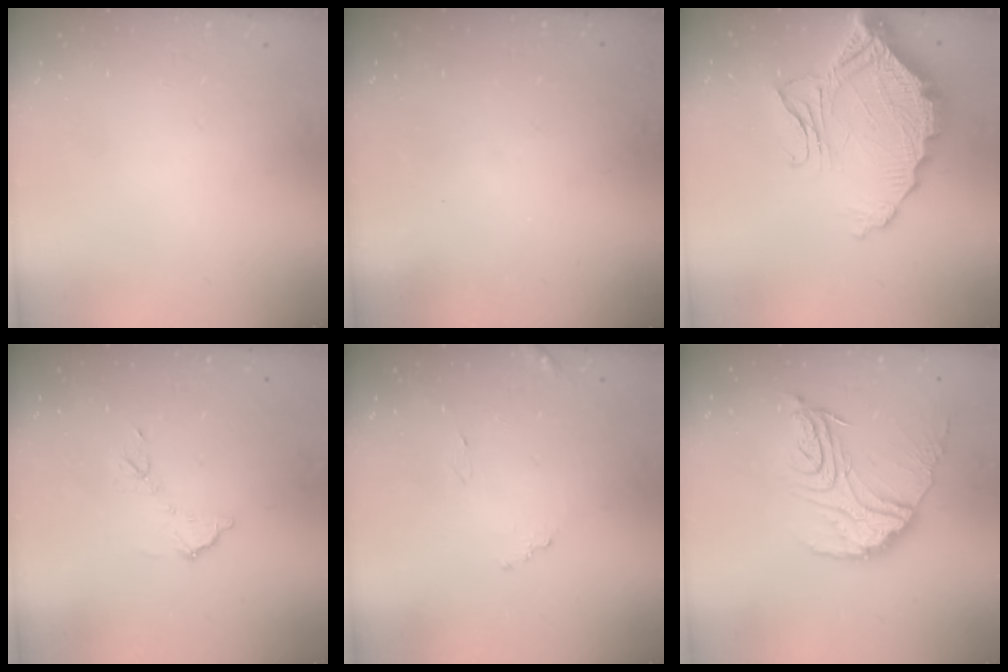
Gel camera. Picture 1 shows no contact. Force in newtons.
{"total": 3.3, "press": 3.3, "slide": 0.1}
{"total": 15.2, "press": 15.1, "slide": 1.5}
{"total": 8.2, "press": 8.2, "slide": 0.4}
{"total": 7.1, "press": 7.0, "slide": 0.4}
{"total": 17.3, "press": 17.2, "slide": 1.5}